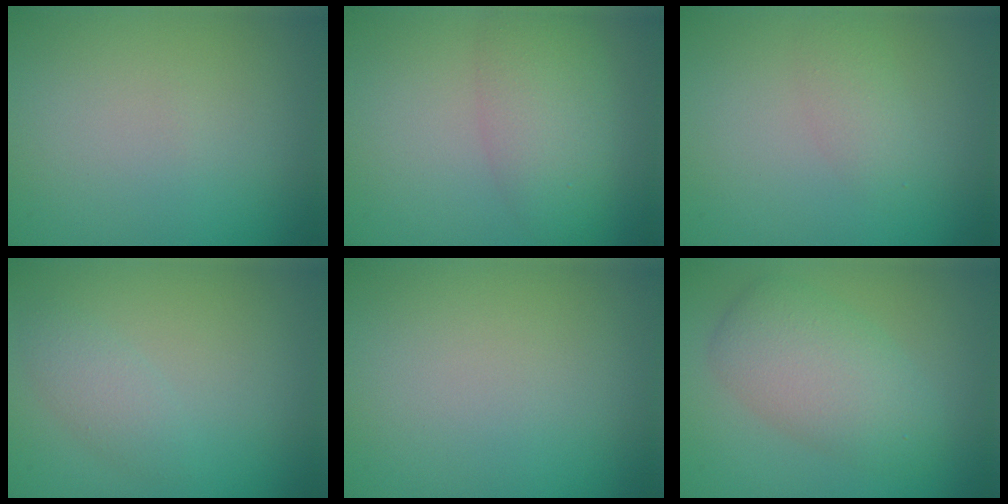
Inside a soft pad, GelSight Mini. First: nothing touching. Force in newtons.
{"total": 4.5, "press": 4.5, "slide": 0.1}
{"total": 1.6, "press": 1.6, "slide": 0.0}
{"total": 1.6, "press": 1.6, "slide": 0.0}
{"total": 0.0}
{"total": 5.2, "press": 5.2, "slide": 0.2}